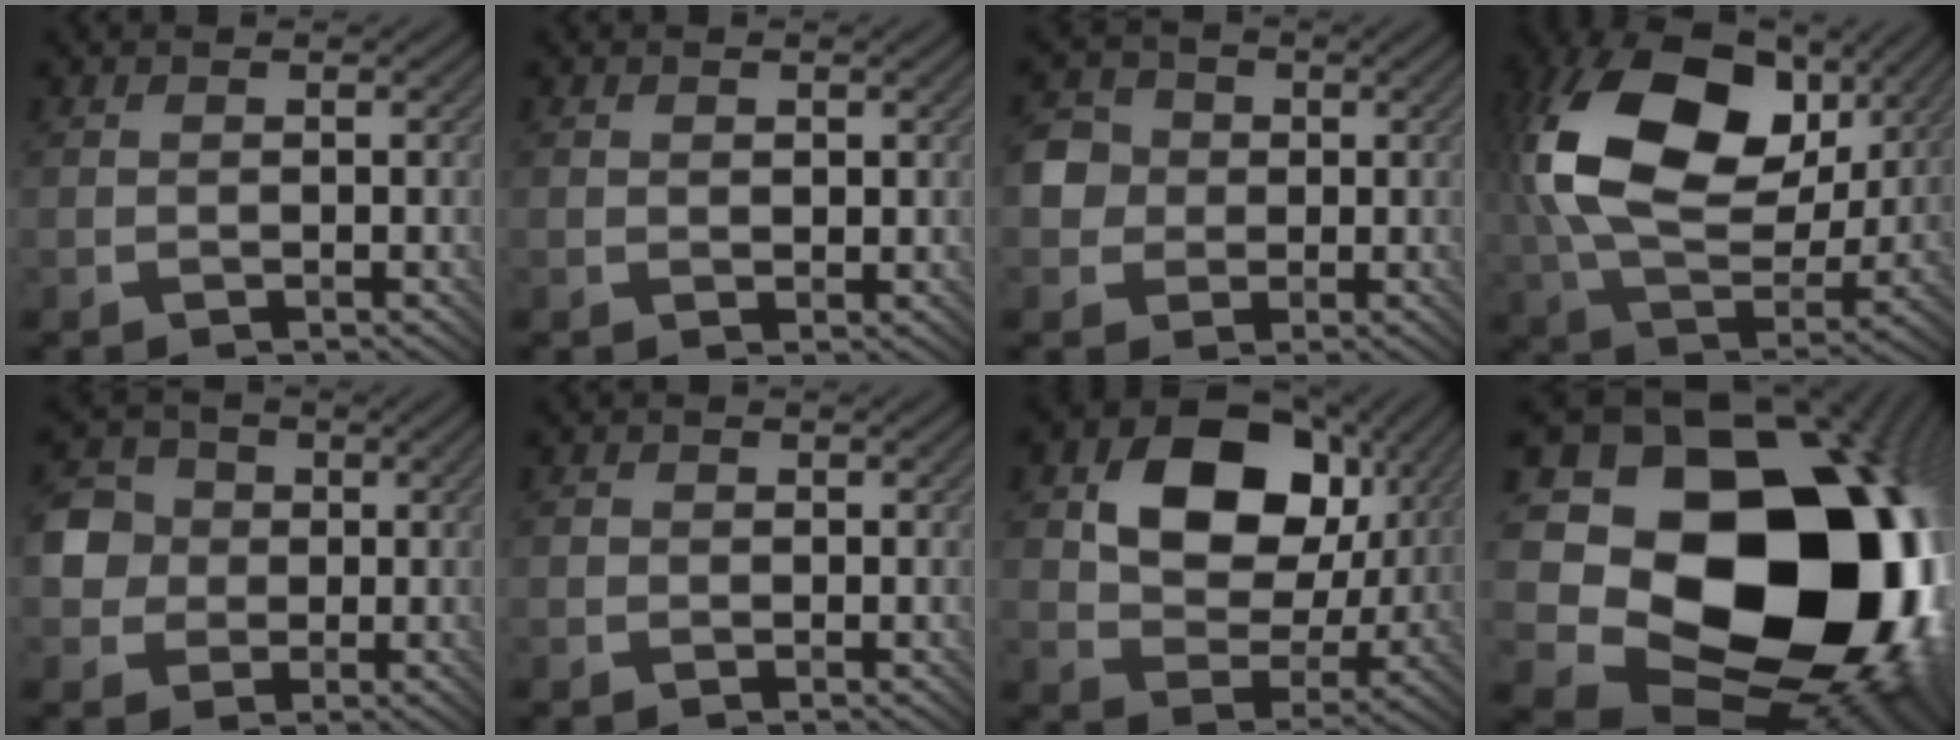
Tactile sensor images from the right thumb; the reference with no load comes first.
{"total": 0.9, "force": [0.5, 0.7, 0.3], "torque": [-0.006, -0.004, 0.009]}
{"total": 5.0, "force": [0.1, 4.7, 1.8], "torque": [-0.050, 0.008, -0.011]}
{"total": 18.5, "force": [5.6, 11.8, 13.1], "torque": [-0.284, 0.016, 0.100]}
{"total": 5.7, "force": [0.2, 5.3, 2.2], "torque": [-0.058, 0.008, -0.010]}
{"total": 1.0, "force": [-0.1, 1.0, 0.1], "torque": [0.002, -0.004, -0.004]}
{"total": 14.3, "force": [4.5, 10.3, 8.8], "torque": [-0.164, -0.005, 0.083]}
{"total": 21.9, "force": [0.3, 17.2, 13.5], "torque": [-0.270, -0.062, 0.066]}